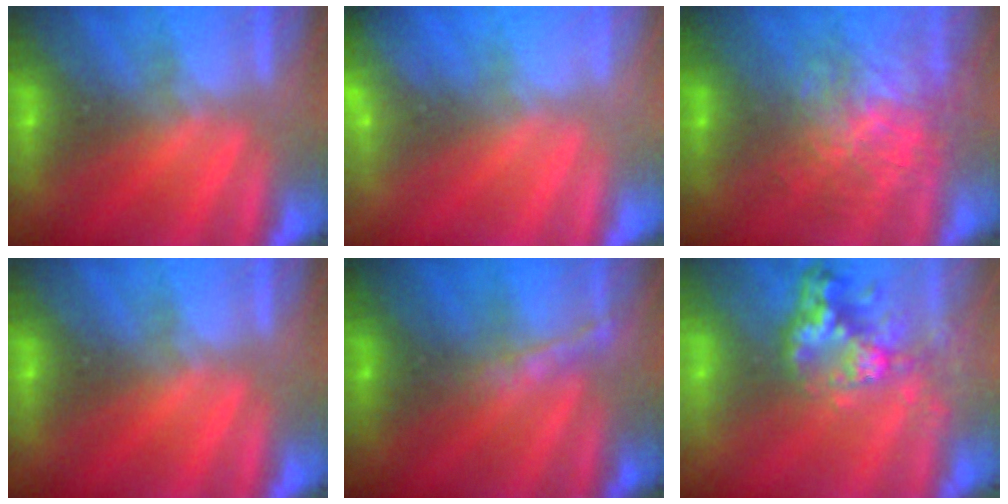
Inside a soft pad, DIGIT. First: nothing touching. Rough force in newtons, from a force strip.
{"total": 2.9}
{"total": 7.7}
{"total": 0.0}
{"total": 1.6}
{"total": 6.5}